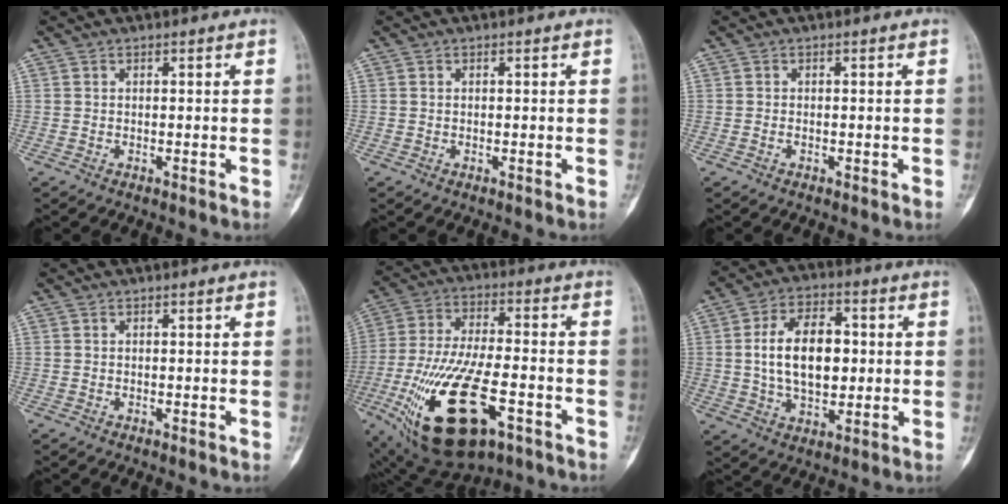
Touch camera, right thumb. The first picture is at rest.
{"total": 0.0}
{"total": 0.5, "force": [-0.2, 0.4, 0.3], "torque": [-0.004, 0.002, -0.006]}
{"total": 0.0}
{"total": 24.5, "force": [-9.9, 10.3, 19.9], "torque": [-0.418, 0.014, -0.160]}
{"total": 14.0, "force": [1.0, 8.3, 11.2], "torque": [-0.168, 0.004, 0.017]}